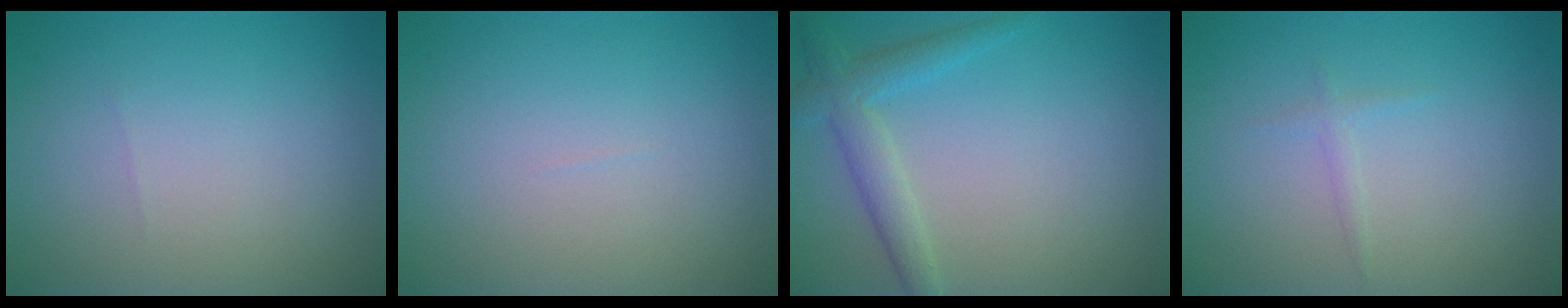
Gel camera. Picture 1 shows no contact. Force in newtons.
{"total": 0.0}
{"total": 3.0, "press": 3.0, "slide": 0.0}
{"total": 0.8, "press": 0.8, "slide": 0.0}